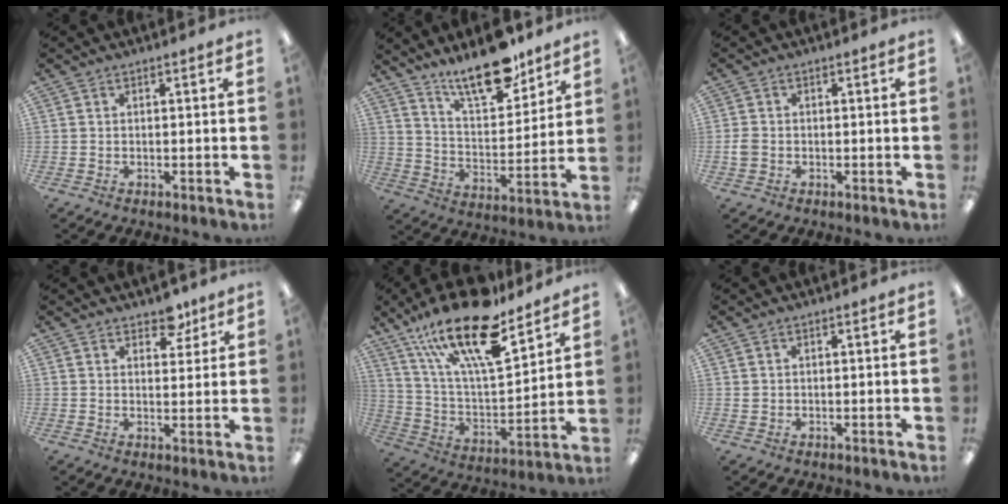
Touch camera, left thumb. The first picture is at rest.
{"total": 16.0, "force": [12.9, 5.0, 8.1], "torque": [-0.129, -0.082, 0.221]}
{"total": 2.1, "force": [-0.5, 1.7, 1.1], "torque": [-0.019, 0.003, -0.009]}
{"total": 5.8, "force": [4.5, 3.0, 2.2], "torque": [-0.005, -0.028, 0.076]}
{"total": 23.8, "force": [16.3, 7.5, 15.7], "torque": [-0.283, -0.097, 0.275]}
{"total": 0.7, "force": [0.3, 0.6, 0.2], "torque": [-0.004, 0.004, 0.004]}